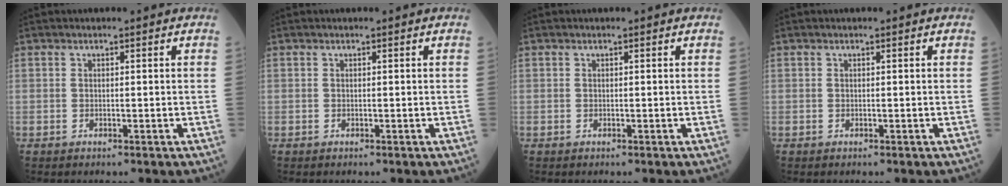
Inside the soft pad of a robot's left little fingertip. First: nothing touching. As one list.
[{"total": 0.0}, {"total": 0.0}, {"total": 0.0}]